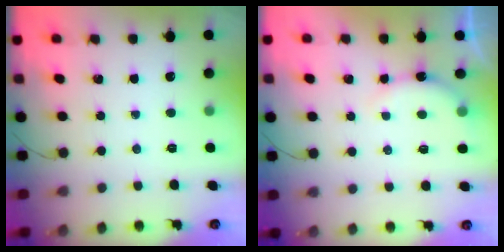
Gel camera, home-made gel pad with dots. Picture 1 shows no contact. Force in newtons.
{"total": 5.9, "press": 5.8, "slide": 1.0}